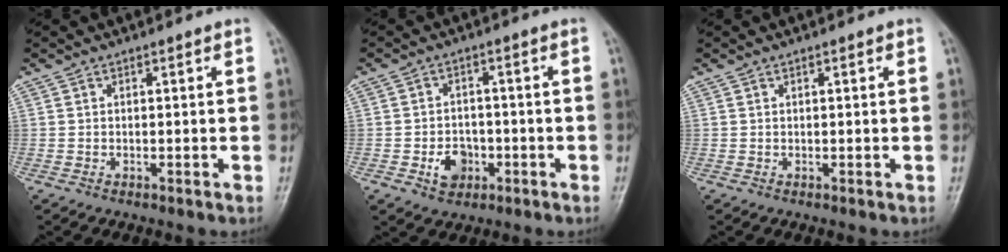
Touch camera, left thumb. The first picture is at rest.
{"total": 5.6, "force": [-2.1, 4.4, 2.9], "torque": [-0.025, 0.017, -0.030]}
{"total": 0.8, "force": [0.3, 0.2, 0.7], "torque": [-0.015, 0.002, 0.004]}